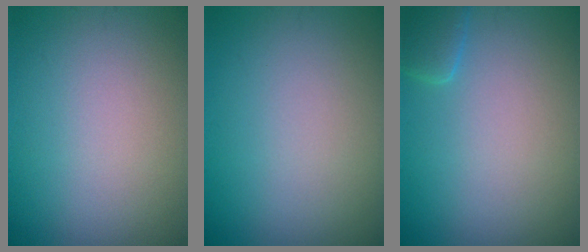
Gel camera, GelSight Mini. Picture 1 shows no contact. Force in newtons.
{"total": 0.0}
{"total": 1.6, "press": 1.6, "slide": 0.2}